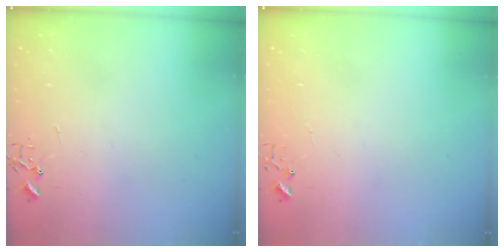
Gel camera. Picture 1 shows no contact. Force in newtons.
{"total": 5.0, "press": 5.0, "slide": 0.4}